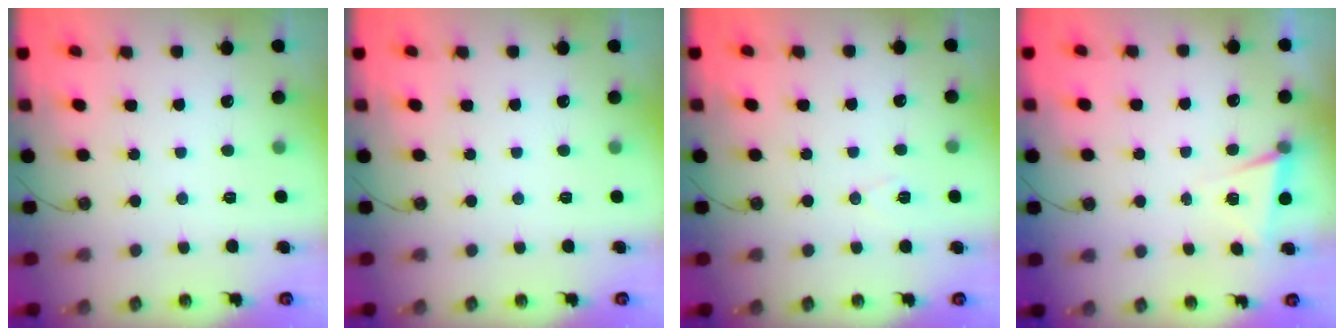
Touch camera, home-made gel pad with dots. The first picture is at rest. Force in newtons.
{"total": 0.0}
{"total": 5.7, "press": 3.6, "slide": 4.4}
{"total": 4.2, "press": 3.0, "slide": 3.0}